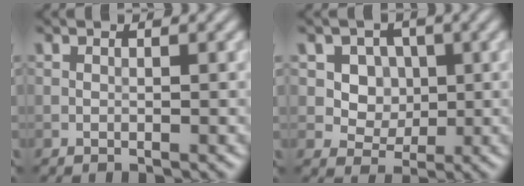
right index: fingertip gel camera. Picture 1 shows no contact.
{"total": 4.8, "force": [1.3, 4.1, 2.2], "torque": [-0.038, -0.007, 0.027]}